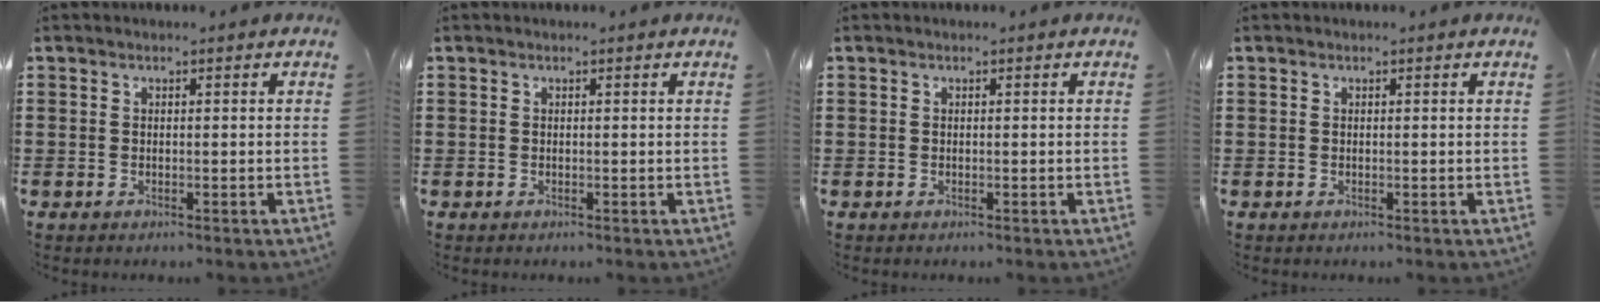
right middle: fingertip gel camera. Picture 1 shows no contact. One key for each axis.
{"total": 0.0}
{"total": 0.0}
{"total": 0.0}